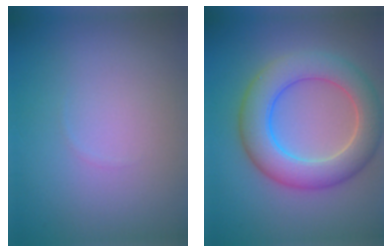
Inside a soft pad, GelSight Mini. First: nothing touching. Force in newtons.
{"total": 6.9, "press": 6.9, "slide": 0.3}